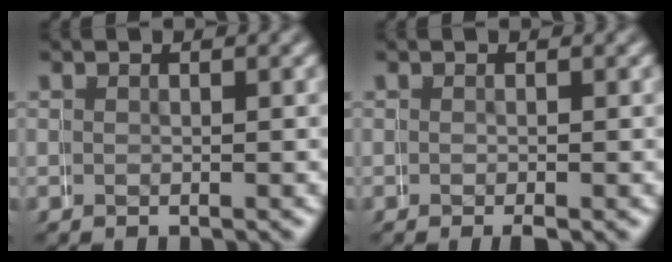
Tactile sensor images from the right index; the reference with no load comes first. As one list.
[{"total": 0.7, "force": [-0.5, 0.2, 0.5], "torque": [-0.008, -0.003, -0.007]}]